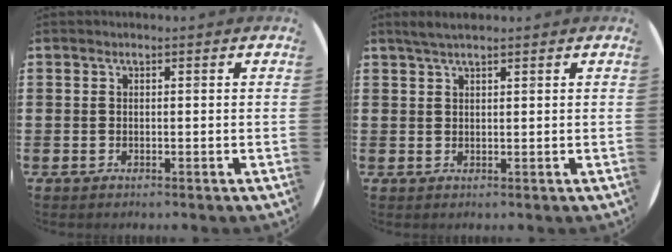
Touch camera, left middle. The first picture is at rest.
{"total": 2.0, "force": [1.7, 0.2, 1.1], "torque": [-0.023, 0.003, 0.030]}